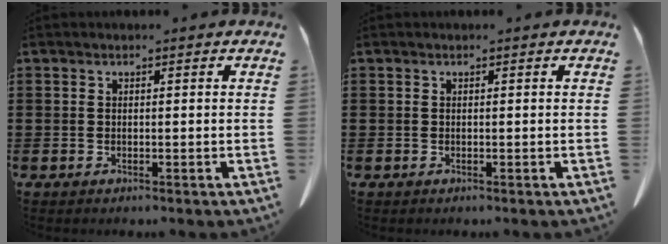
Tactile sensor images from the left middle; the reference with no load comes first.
{"total": 0.0}